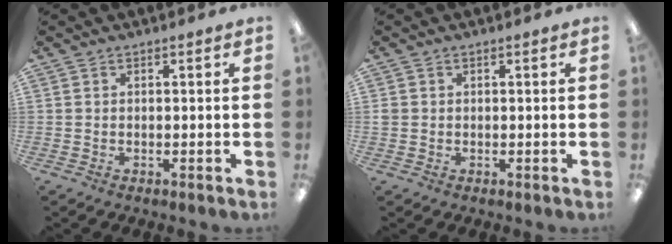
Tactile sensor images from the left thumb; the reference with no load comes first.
{"total": 0.8, "force": [0.0, 0.8, 0.2], "torque": [-0.004, 0.005, -0.001]}